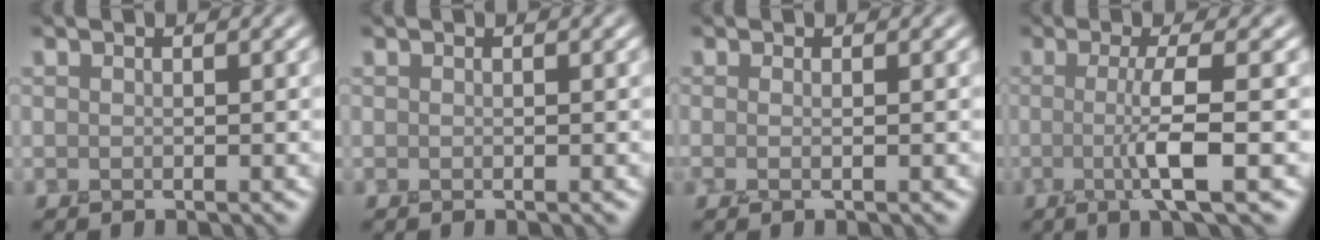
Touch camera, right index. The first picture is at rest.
{"total": 0.0}
{"total": 0.8, "force": [0.0, 0.1, 0.8], "torque": [-0.019, -0.004, -0.009]}
{"total": 4.3, "force": [-0.4, 0.4, 4.2], "torque": [-0.077, -0.004, -0.014]}